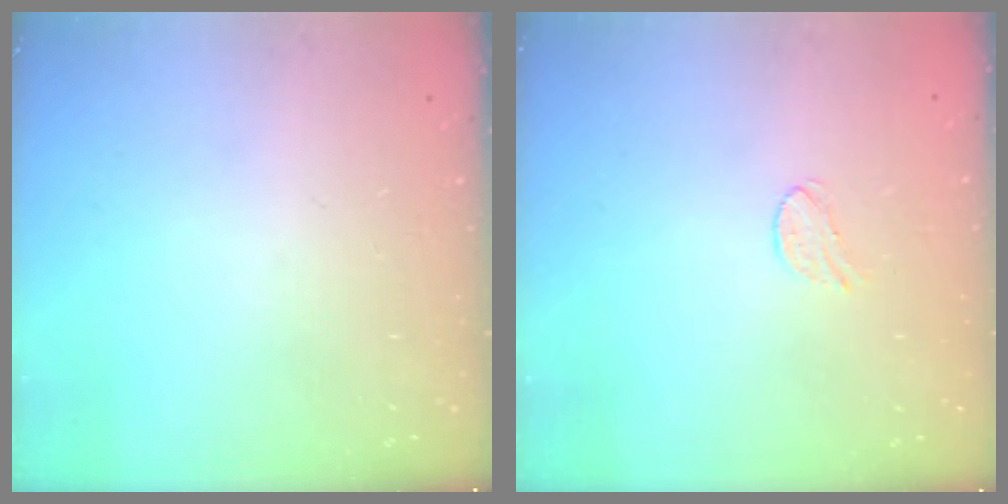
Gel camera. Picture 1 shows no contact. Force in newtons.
{"total": 5.7, "press": 5.7, "slide": 0.5}